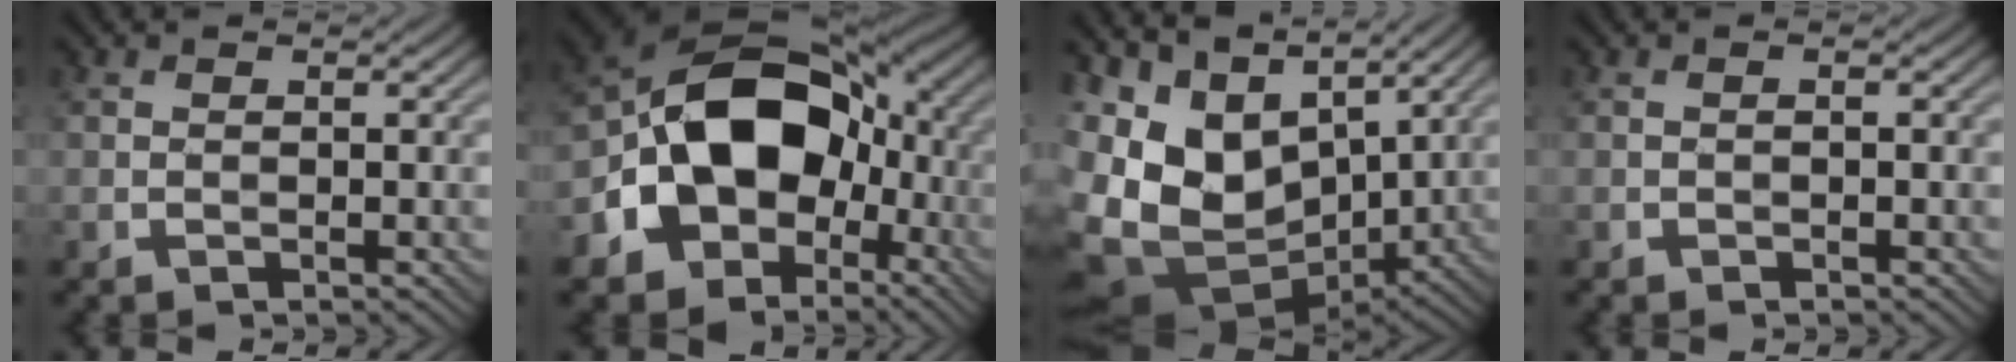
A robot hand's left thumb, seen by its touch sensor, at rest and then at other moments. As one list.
[{"total": 15.2, "force": [-3.1, 11.8, 9.2], "torque": [-0.146, -0.002, -0.064]}, {"total": 14.1, "force": [1.3, 10.0, 9.9], "torque": [-0.236, -0.018, 0.047]}, {"total": 0.0}]